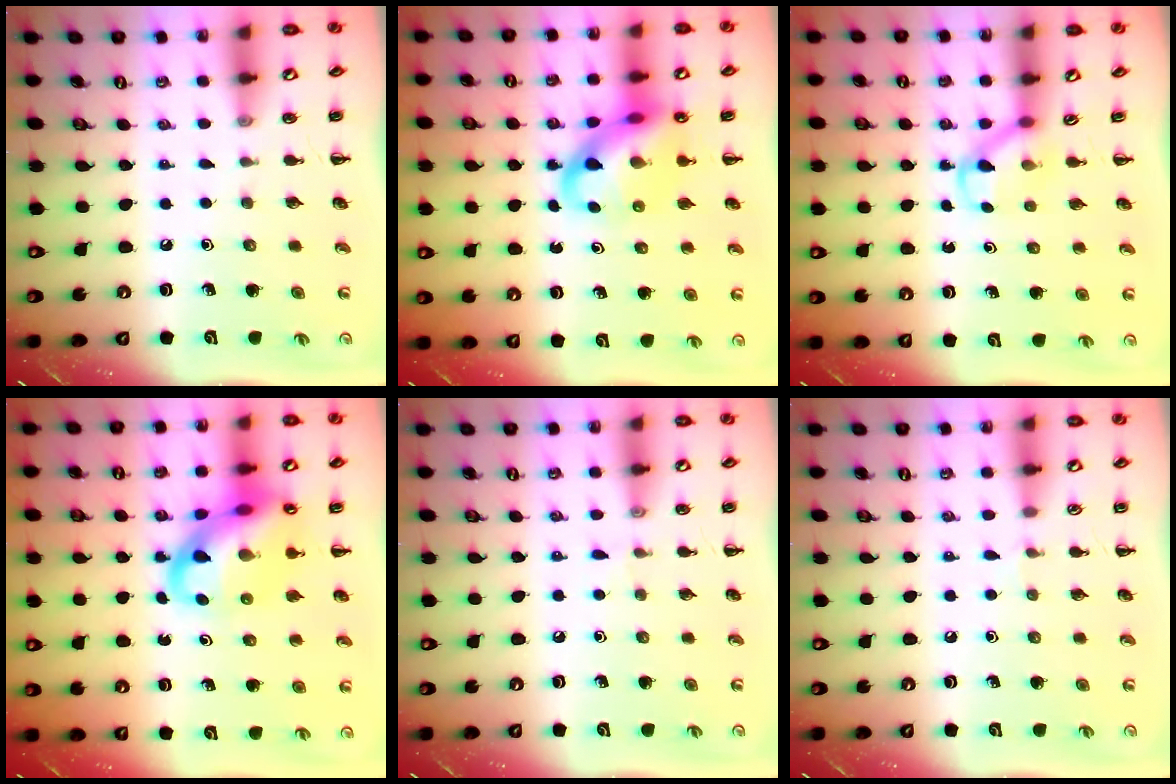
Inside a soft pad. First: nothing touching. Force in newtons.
{"total": 13.8, "press": 13.3, "slide": 3.6}
{"total": 3.5, "press": 3.2, "slide": 1.4}
{"total": 15.9, "press": 15.5, "slide": 3.6}
{"total": 3.2, "press": 3.1, "slide": 1.0}
{"total": 2.9, "press": 2.7, "slide": 1.1}